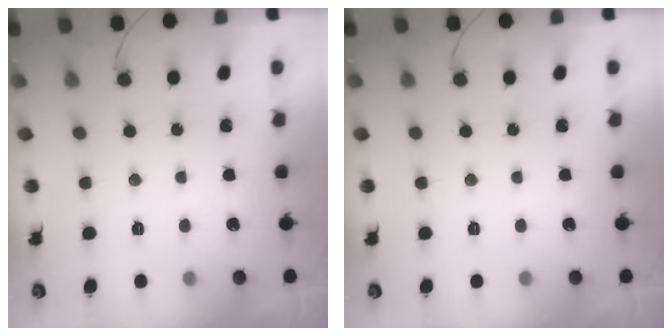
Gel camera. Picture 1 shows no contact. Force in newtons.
{"total": 0.0}